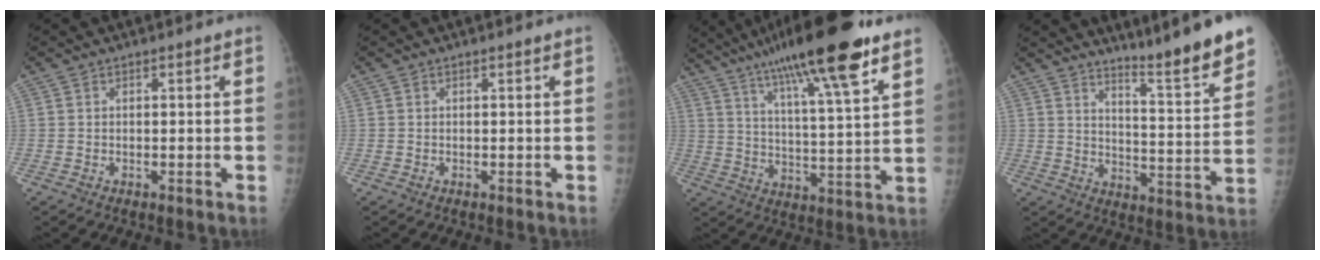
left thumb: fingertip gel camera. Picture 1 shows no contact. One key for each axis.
{"total": 0.0}
{"total": 20.8, "fx": 13.5, "fy": 2.8, "fz": 15.6, "tx": -0.249, "ty": -0.035, "tz": 0.217}
{"total": 12.8, "fx": 10.5, "fy": -0.1, "fz": 7.2, "tx": -0.092, "ty": -0.085, "tz": 0.162}